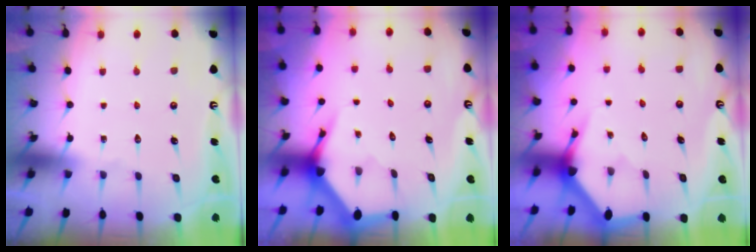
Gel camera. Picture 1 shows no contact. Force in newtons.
{"total": 3.7, "press": 3.7, "slide": 0.5}
{"total": 3.5, "press": 3.5, "slide": 0.1}